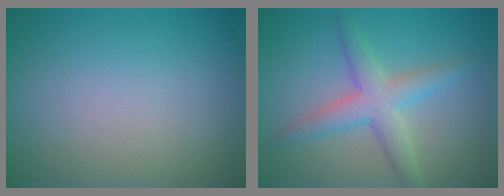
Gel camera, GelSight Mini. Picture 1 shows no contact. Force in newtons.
{"total": 3.9, "press": 3.9, "slide": 0.1}